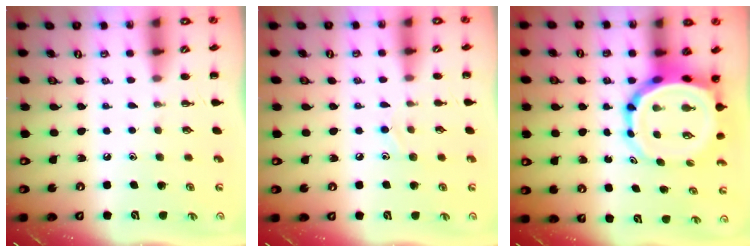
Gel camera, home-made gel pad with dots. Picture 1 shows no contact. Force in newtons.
{"total": 6.2, "press": 5.9, "slide": 1.9}
{"total": 10.0, "press": 9.6, "slide": 3.0}